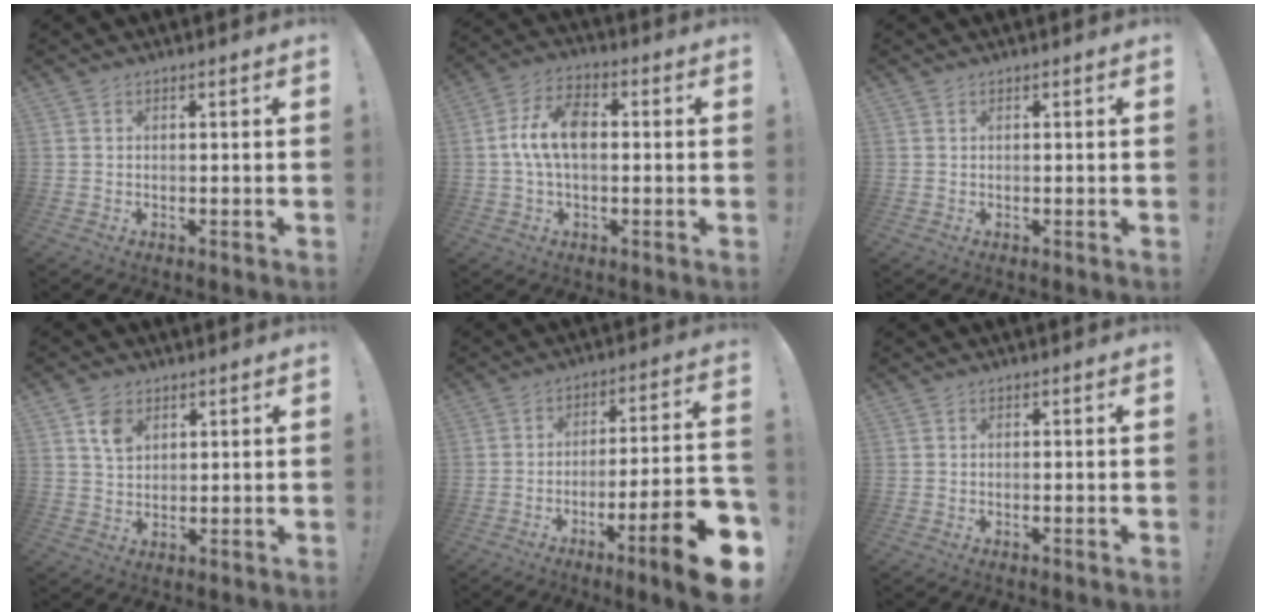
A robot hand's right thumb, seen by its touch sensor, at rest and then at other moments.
{"total": 10.9, "force": [0.2, 6.3, 9.0], "torque": [-0.159, 0.008, 0.006]}
{"total": 0.0}
{"total": 6.2, "force": [3.3, 4.2, 3.1], "torque": [-0.044, -0.010, 0.061]}
{"total": 16.0, "force": [-8.9, 1.4, 13.2], "torque": [-0.179, 0.046, -0.135]}
{"total": 0.0}